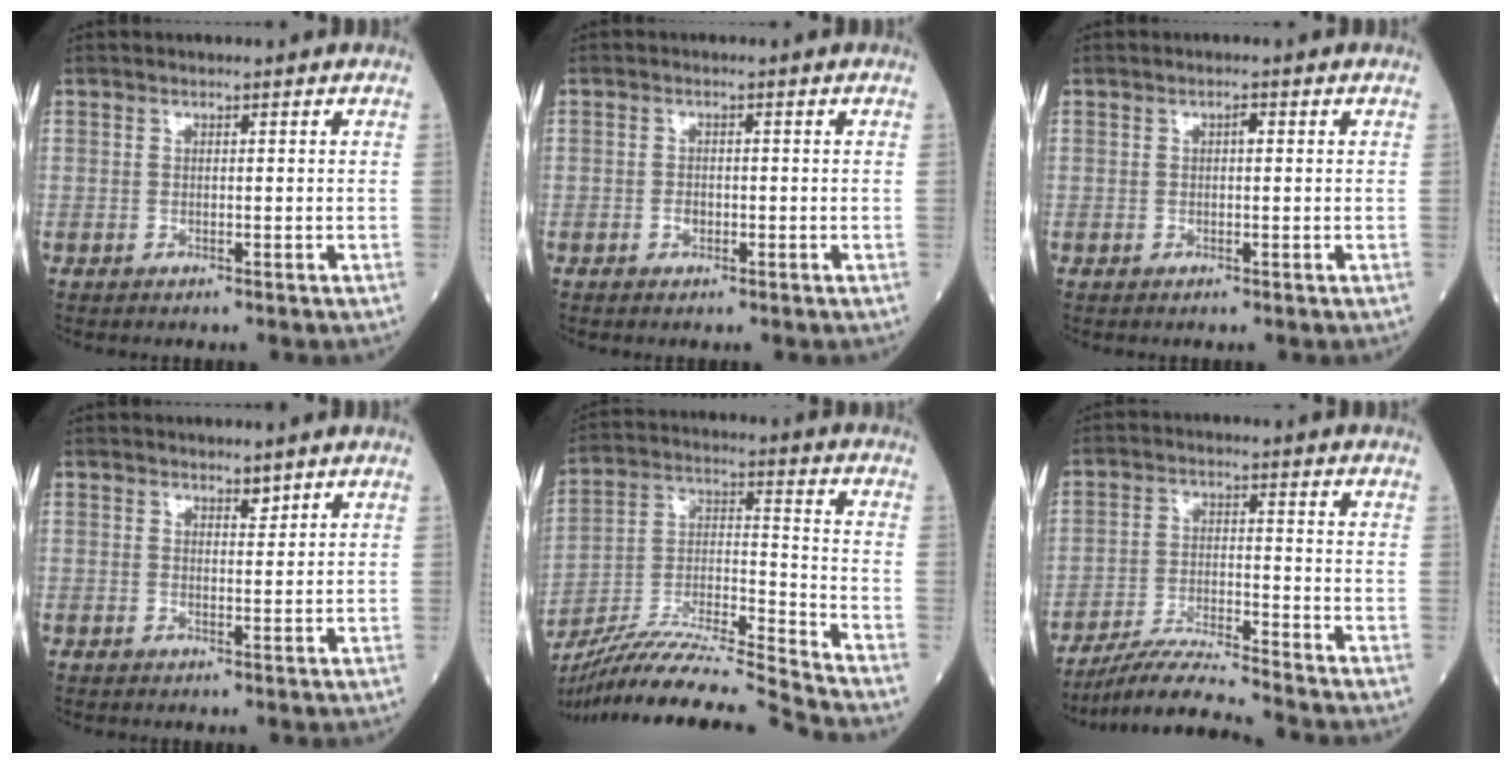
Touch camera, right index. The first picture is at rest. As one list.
[{"total": 1.2, "force": [-0.5, 0.8, 0.8], "torque": [-0.012, 0.005, -0.004]}, {"total": 0.9, "force": [0.1, 0.4, 0.8], "torque": [-0.010, 0.003, 0.000]}, {"total": 1.4, "force": [1.1, 0.4, 0.6], "torque": [-0.010, -0.003, 0.018]}, {"total": 19.4, "force": [-18.0, -2.3, 6.9], "torque": [-0.131, -0.009, -0.314]}, {"total": 7.9, "force": [-7.4, -1.7, 2.3], "torque": [-0.044, -0.015, -0.136]}]